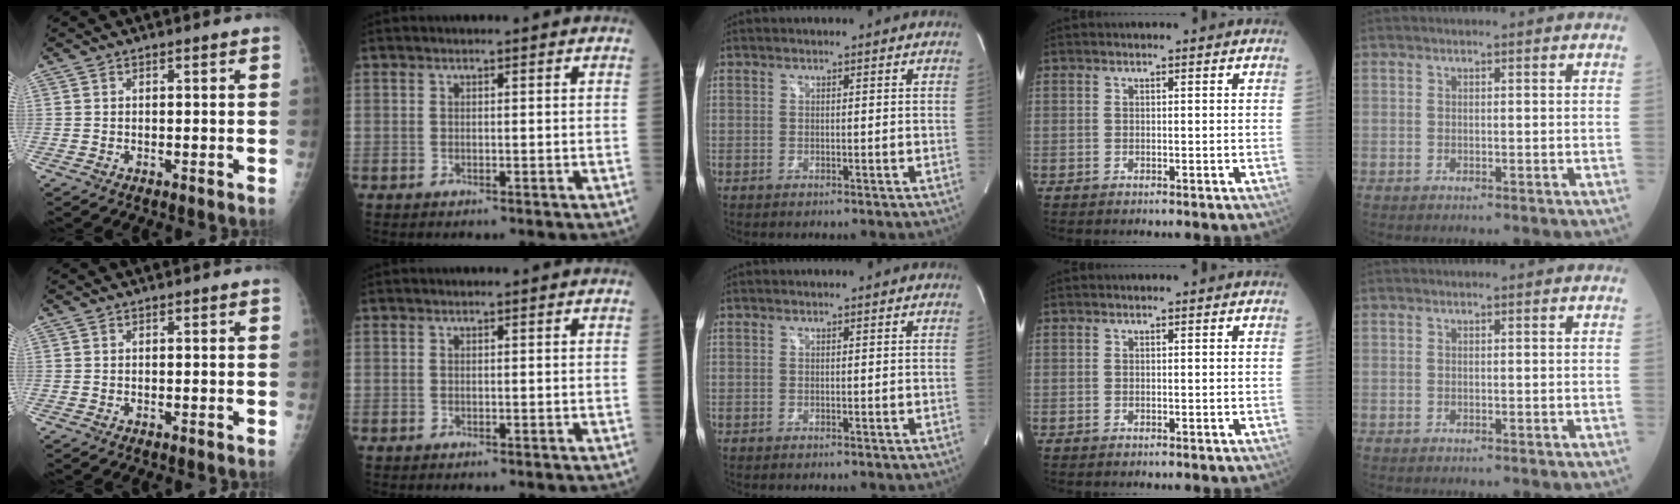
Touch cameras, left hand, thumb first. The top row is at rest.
{}